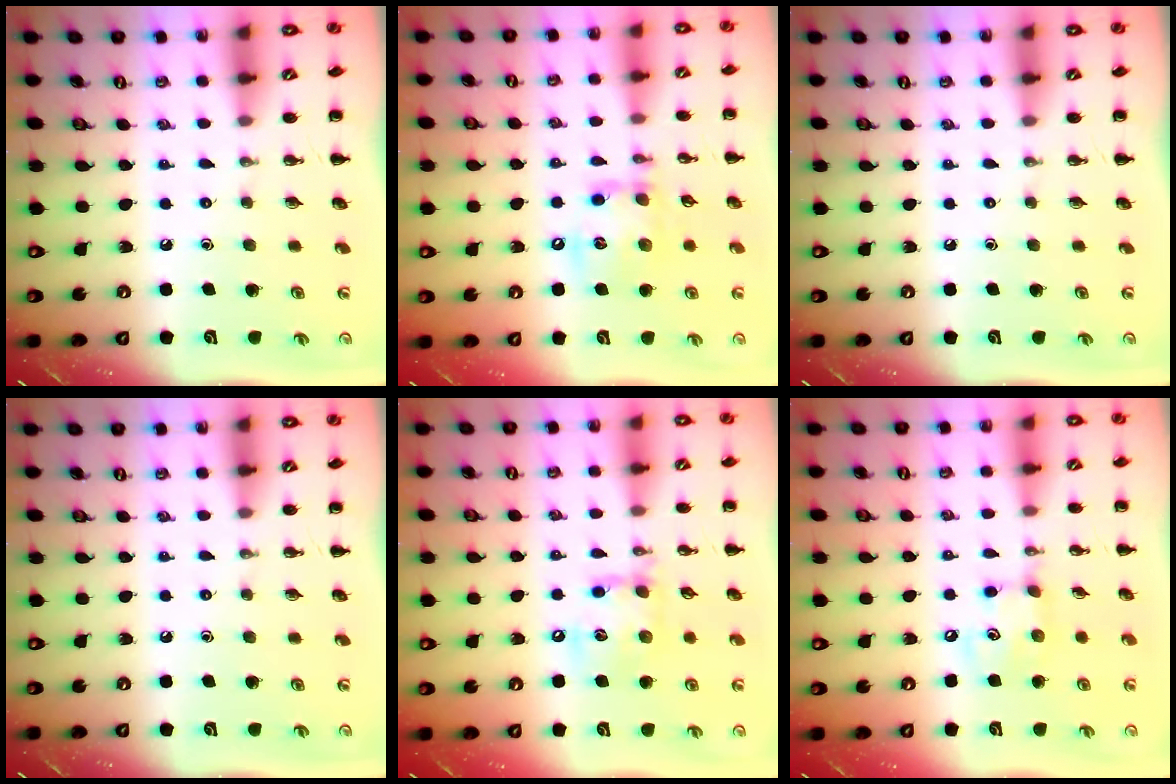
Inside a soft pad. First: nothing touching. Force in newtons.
{"total": 13.4, "press": 13.3, "slide": 2.2}
{"total": 0.0}
{"total": 0.0}
{"total": 12.1, "press": 11.9, "slide": 1.9}
{"total": 6.6, "press": 6.5, "slide": 0.7}